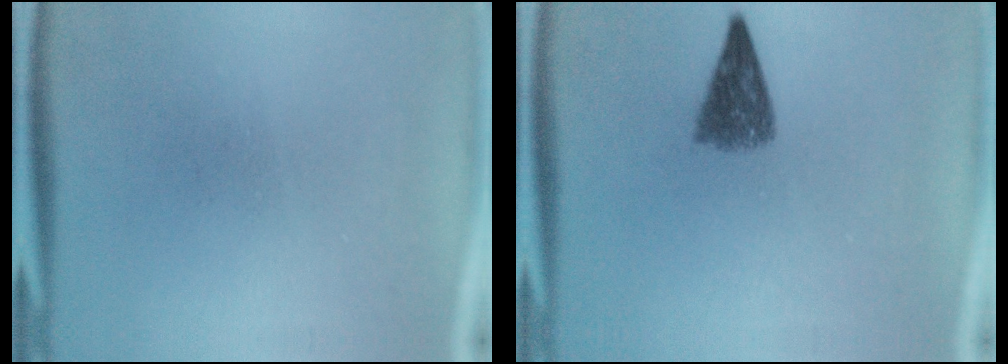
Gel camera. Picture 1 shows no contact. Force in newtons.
{"total": 4.8}